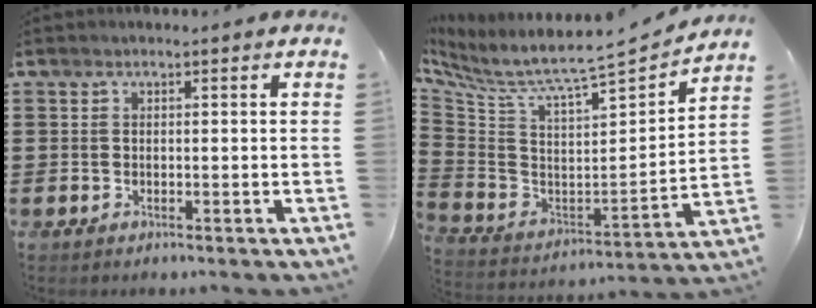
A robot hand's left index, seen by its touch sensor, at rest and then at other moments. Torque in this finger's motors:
{"motor_torque": [1.96, -0.17, 0.29, 0.13]}